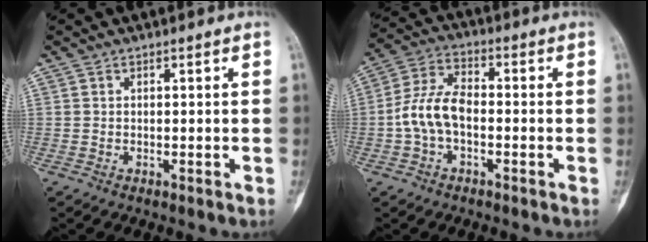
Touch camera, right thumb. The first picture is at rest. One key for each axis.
{"total": 8.9, "fx": -1.7, "fy": 5.1, "fz": 7.0, "tx": -0.143, "ty": 0.031, "tz": -0.039}